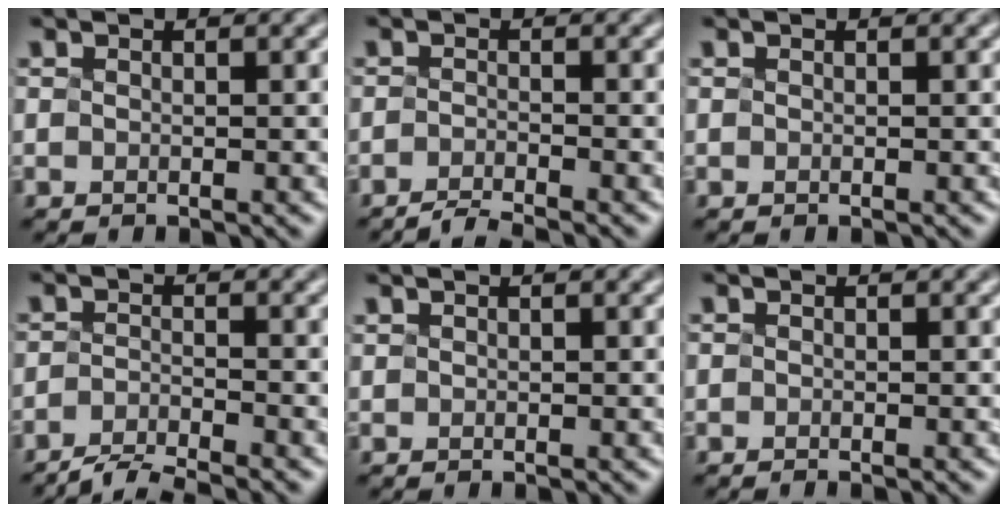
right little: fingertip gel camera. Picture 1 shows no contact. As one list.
[{"total": 2.2, "force": [-2.2, -0.2, 0.2], "torque": [0.004, 0.001, -0.036]}, {"total": 0.0}, {"total": 3.5, "force": [-3.4, -0.1, 0.7], "torque": [-0.010, 0.001, -0.057]}, {"total": 1.0, "force": [0.7, 0.5, 0.6], "torque": [-0.004, 0.010, 0.002]}, {"total": 0.7, "force": [-0.6, -0.2, -0.2], "torque": [0.002, -0.003, -0.003]}]